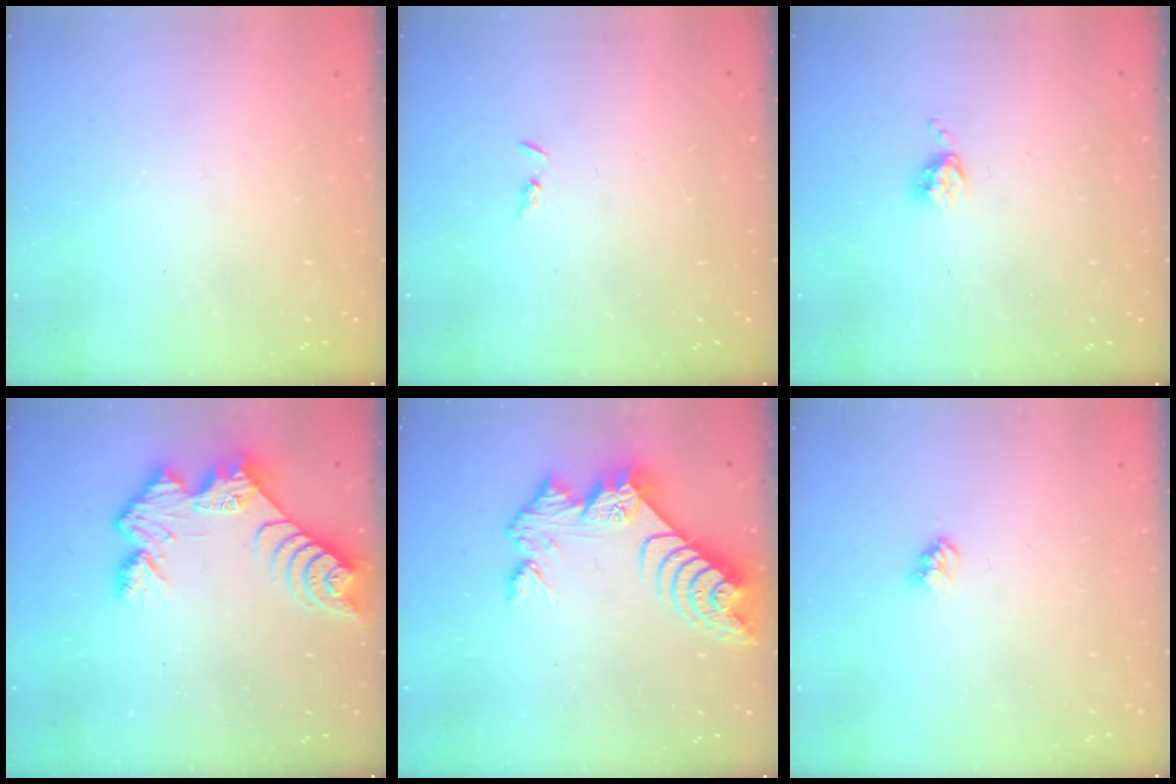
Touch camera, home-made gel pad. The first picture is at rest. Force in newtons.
{"total": 2.1, "press": 2.1, "slide": 0.3}
{"total": 3.8, "press": 3.8, "slide": 0.5}
{"total": 11.3, "press": 11.3, "slide": 0.4}
{"total": 10.9, "press": 10.9, "slide": 1.2}
{"total": 2.5, "press": 2.4, "slide": 0.4}